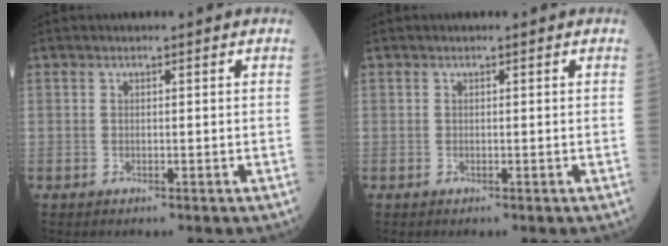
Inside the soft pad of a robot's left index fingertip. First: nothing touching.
{"total": 0.0}